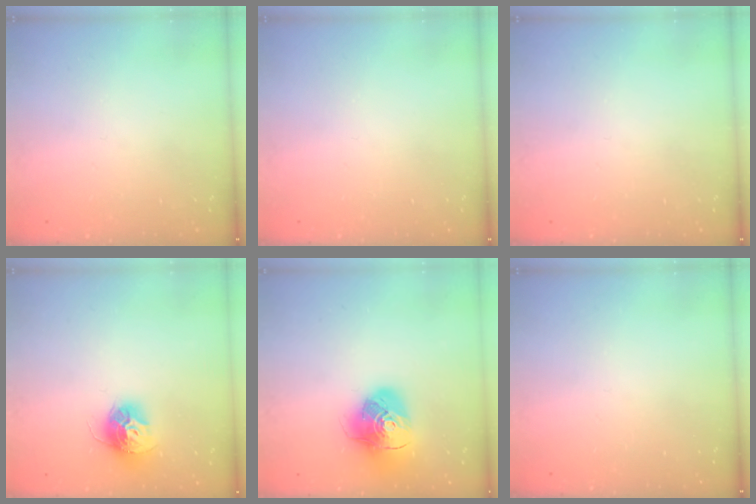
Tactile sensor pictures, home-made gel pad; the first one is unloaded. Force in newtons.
{"total": 0.0}
{"total": 0.0}
{"total": 12.2, "press": 12.1, "slide": 1.1}
{"total": 14.5, "press": 14.4, "slide": 1.9}
{"total": 0.0}